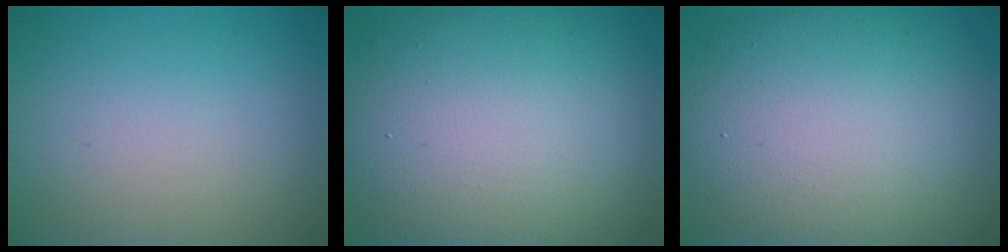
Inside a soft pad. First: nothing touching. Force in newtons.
{"total": 15.2, "press": 15.2, "slide": 1.1}
{"total": 13.4, "press": 13.4, "slide": 1.2}